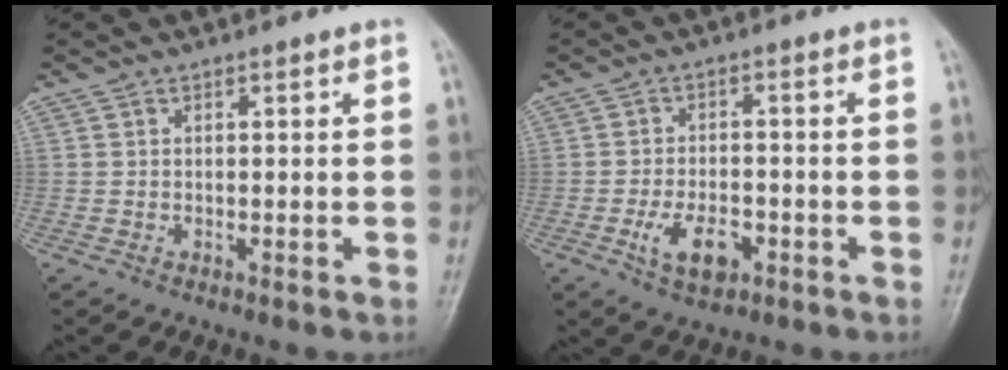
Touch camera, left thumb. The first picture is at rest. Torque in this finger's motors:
{"motor_torque": [-0.22, 0.90, 0.75, 0.44, 0.07]}